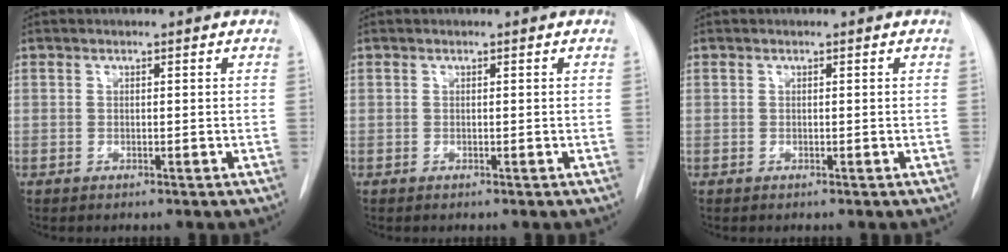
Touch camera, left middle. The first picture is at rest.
{"total": 0.0}
{"total": 0.0}